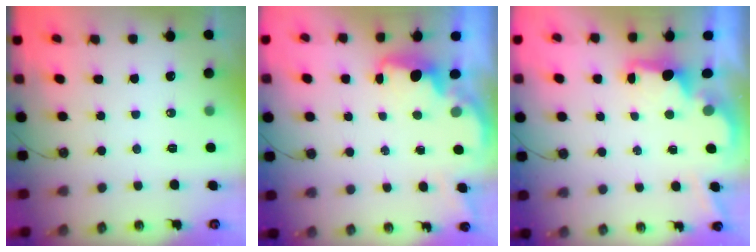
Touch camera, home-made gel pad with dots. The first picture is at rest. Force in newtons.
{"total": 2.0, "press": 1.8, "slide": 0.8}
{"total": 2.2, "press": 2.1, "slide": 0.8}